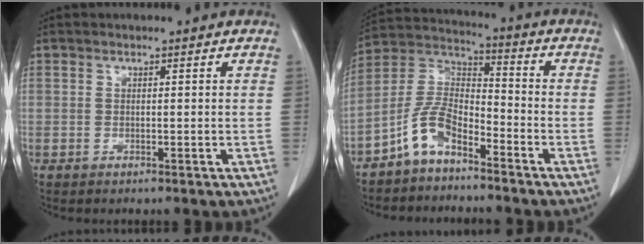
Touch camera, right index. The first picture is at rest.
{"total": 8.1, "force": [-5.5, 3.5, 4.9], "torque": [-0.109, 0.023, -0.112]}